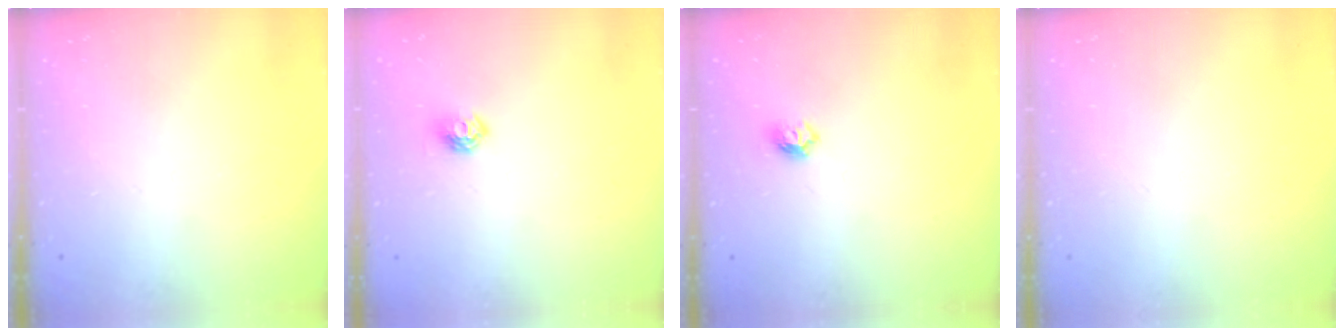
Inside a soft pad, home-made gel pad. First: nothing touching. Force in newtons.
{"total": 5.2, "press": 5.2, "slide": 0.5}
{"total": 5.5, "press": 5.5, "slide": 0.8}
{"total": 0.0}